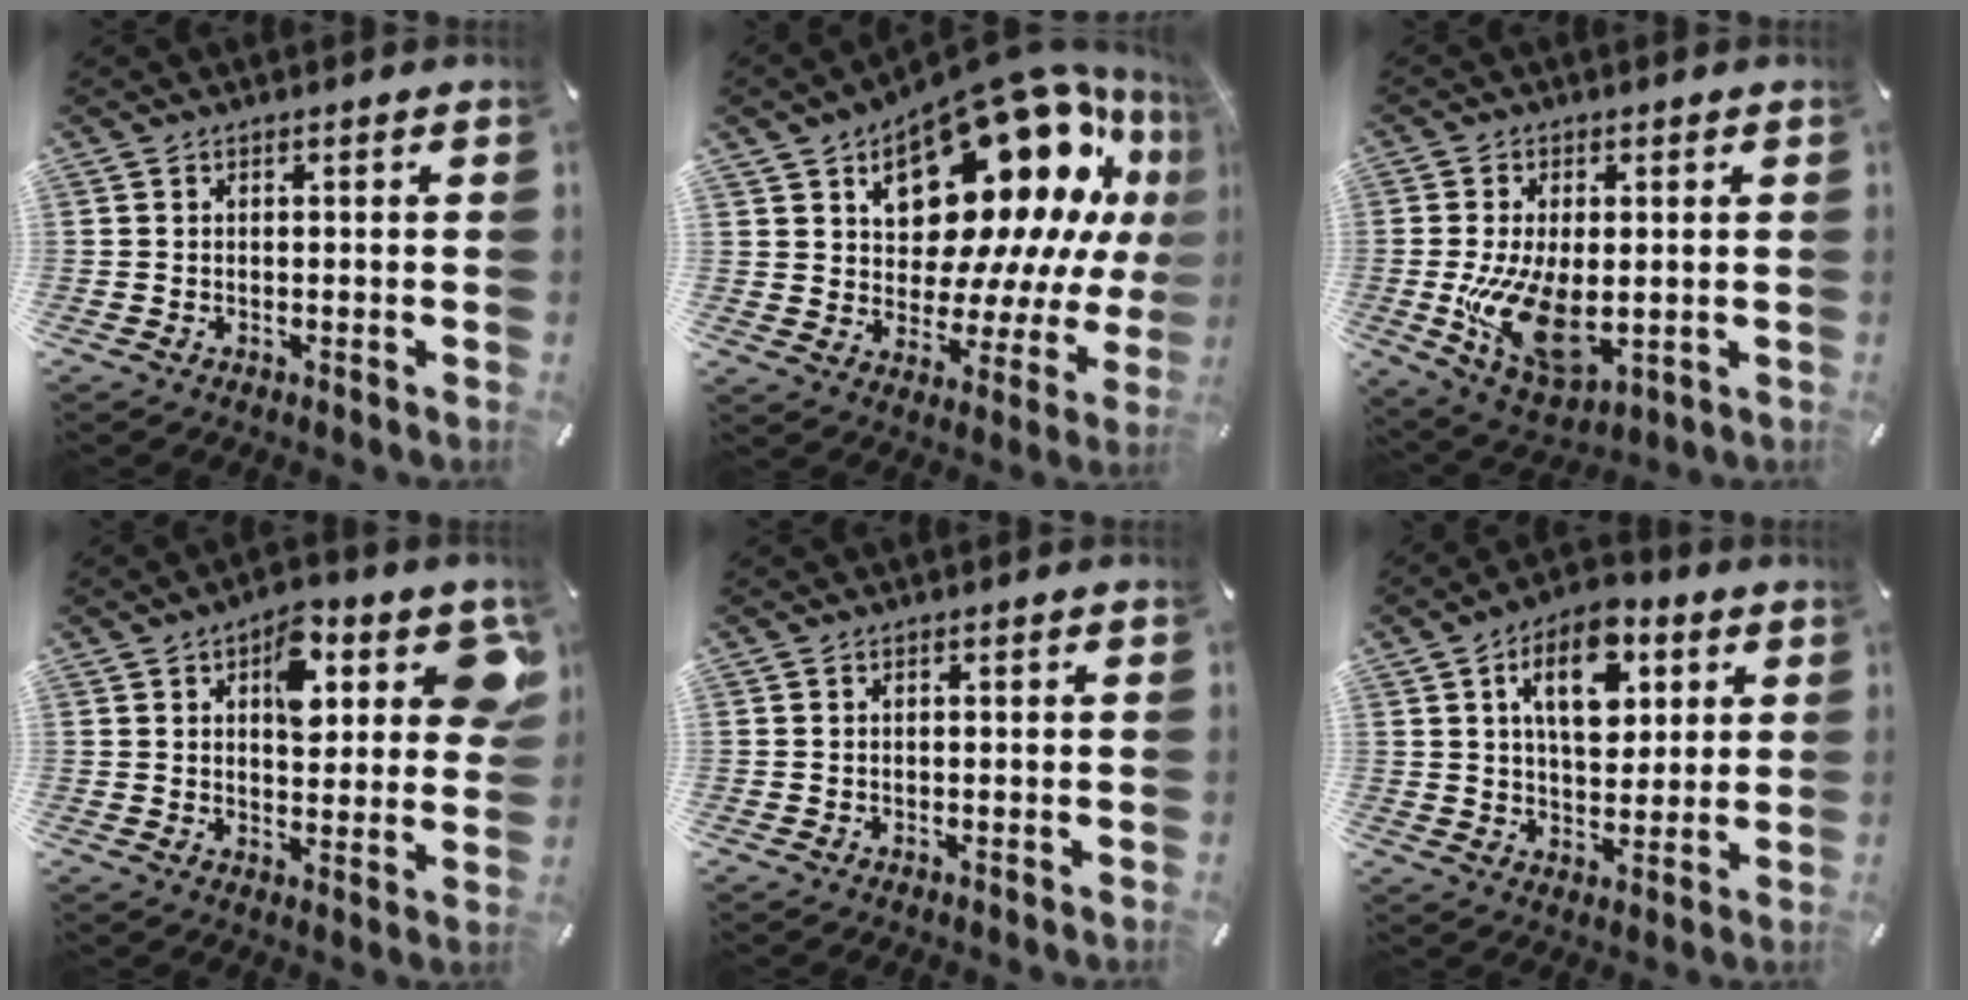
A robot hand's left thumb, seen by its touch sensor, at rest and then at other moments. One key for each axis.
{"total": 23.0, "fx": 13.5, "fy": 11.7, "fz": 14.5, "tx": -0.199, "ty": -0.110, "tz": 0.238}
{"total": 14.4, "fx": -1.3, "fy": 8.2, "fz": 11.8, "tx": -0.226, "ty": -0.022, "tz": -0.017}
{"total": 13.3, "fx": 5.9, "fy": 7.0, "fz": 9.7, "tx": -0.111, "ty": -0.022, "tz": 0.092}
{"total": 0.0}
{"total": 12.5, "fx": 4.5, "fy": 7.9, "fz": 8.5, "tx": -0.123, "ty": -0.003, "tz": 0.076}